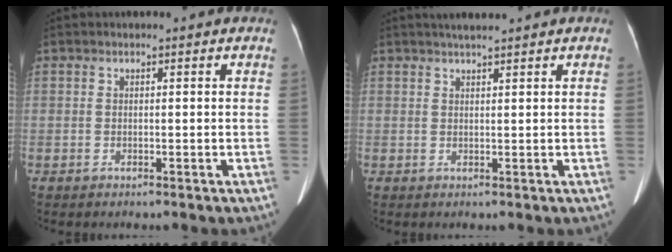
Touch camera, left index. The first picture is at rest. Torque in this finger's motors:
{"motor_torque": [0.00, -0.12, -0.07, 0.00]}